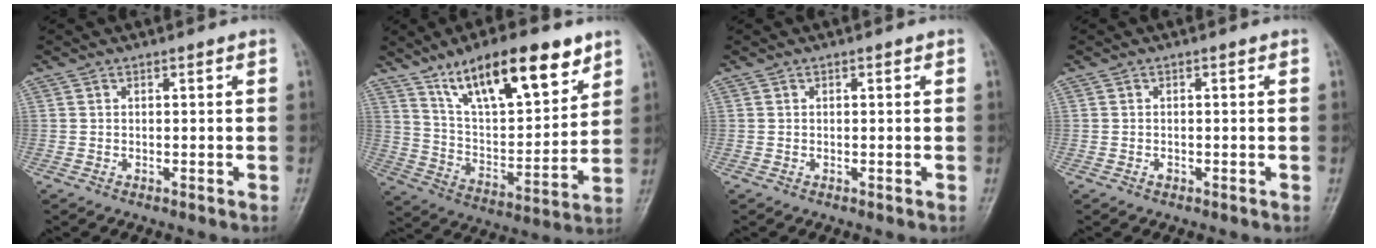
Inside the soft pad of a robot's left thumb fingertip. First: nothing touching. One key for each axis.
{"total": 19.9, "fx": 12.5, "fy": 7.1, "fz": 13.7, "tx": -0.185, "ty": -0.051, "tz": 0.224}
{"total": 0.0}
{"total": 0.6, "fx": -0.4, "fy": 0.4, "fz": 0.1, "tx": 0.001, "ty": 0.001, "tz": -0.007}